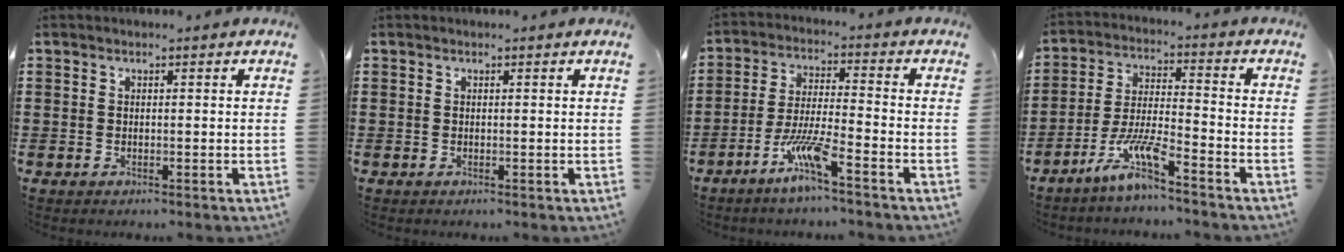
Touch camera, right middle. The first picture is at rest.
{"total": 0.0}
{"total": 7.2, "force": [-4.9, 0.4, 5.4], "torque": [-0.114, -0.012, -0.093]}
{"total": 8.1, "force": [-6.1, 0.7, 5.3], "torque": [-0.112, -0.009, -0.119]}